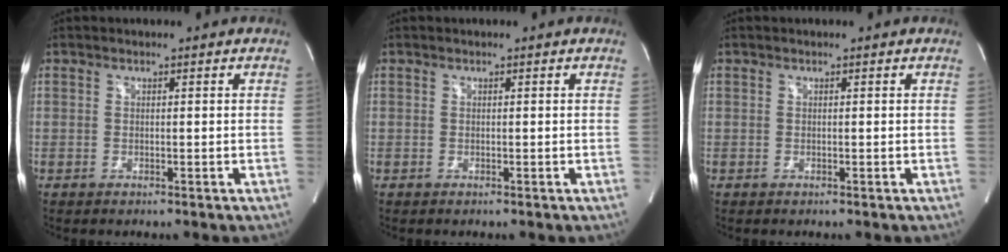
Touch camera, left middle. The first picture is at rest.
{"total": 0.0}
{"total": 0.0}